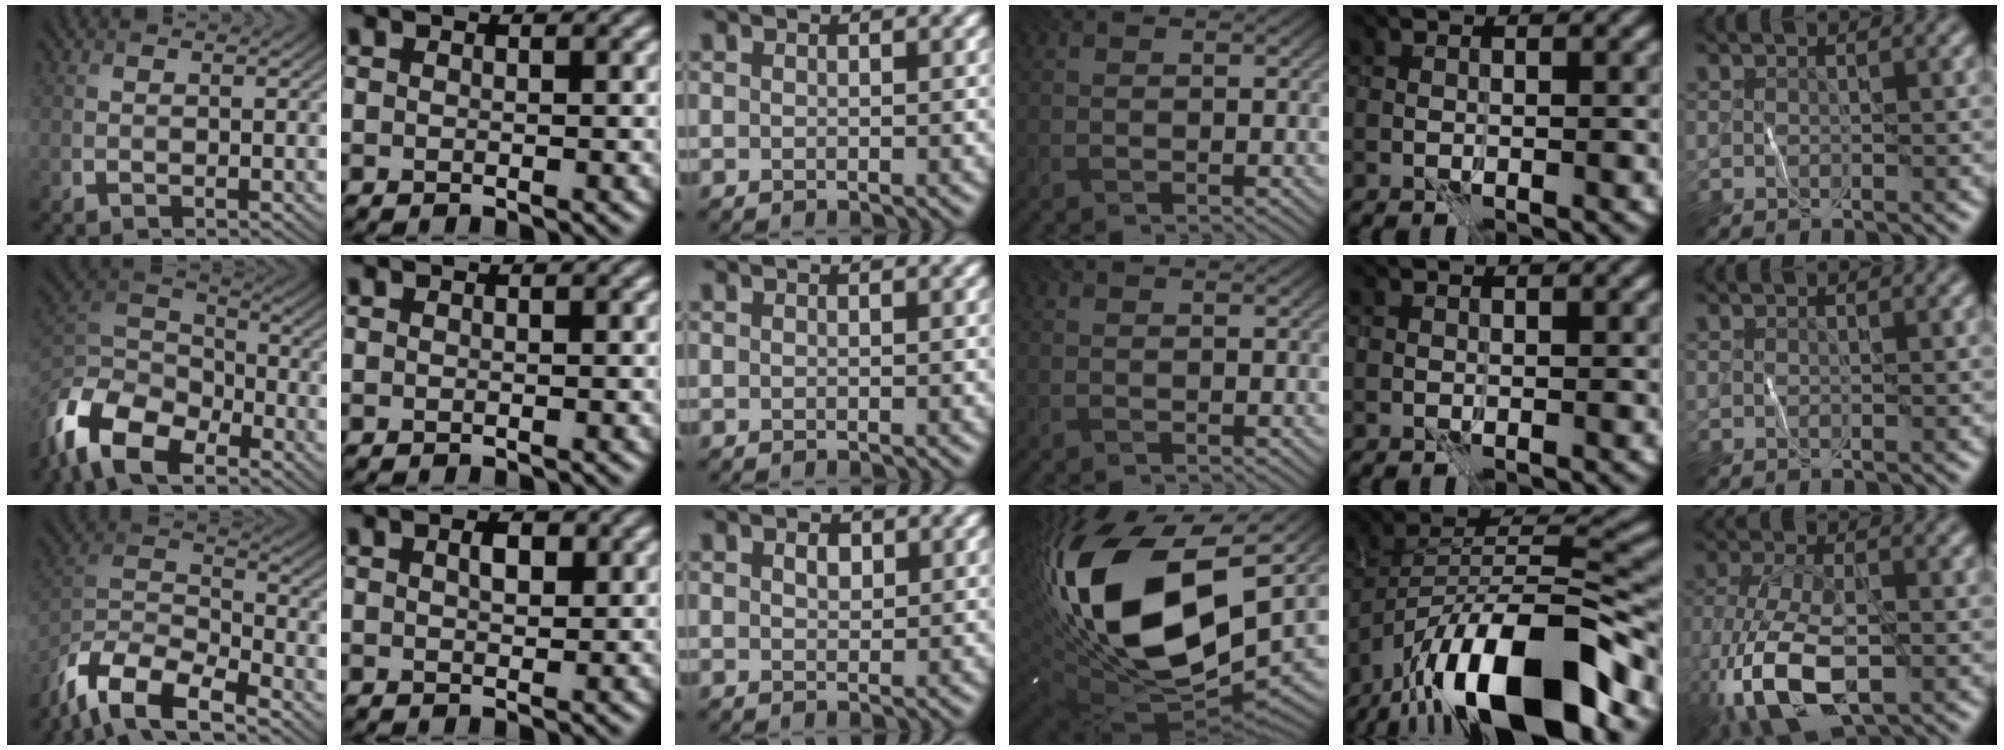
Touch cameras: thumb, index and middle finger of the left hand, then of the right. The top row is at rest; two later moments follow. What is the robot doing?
{"motion": "wipe", "object": "whiteboard"}